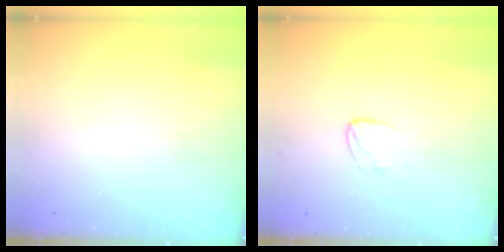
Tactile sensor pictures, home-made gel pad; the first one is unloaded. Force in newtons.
{"total": 4.1, "press": 4.1, "slide": 0.3}